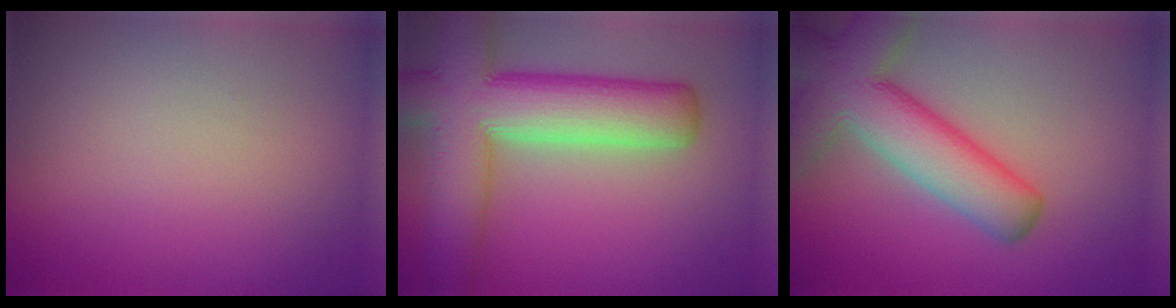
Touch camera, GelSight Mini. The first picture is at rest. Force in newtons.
{"total": 10.5, "press": 10.4, "slide": 0.6}
{"total": 8.5, "press": 8.5, "slide": 0.5}